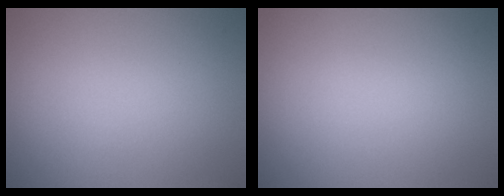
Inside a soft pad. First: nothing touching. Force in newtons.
{"total": 0.0}